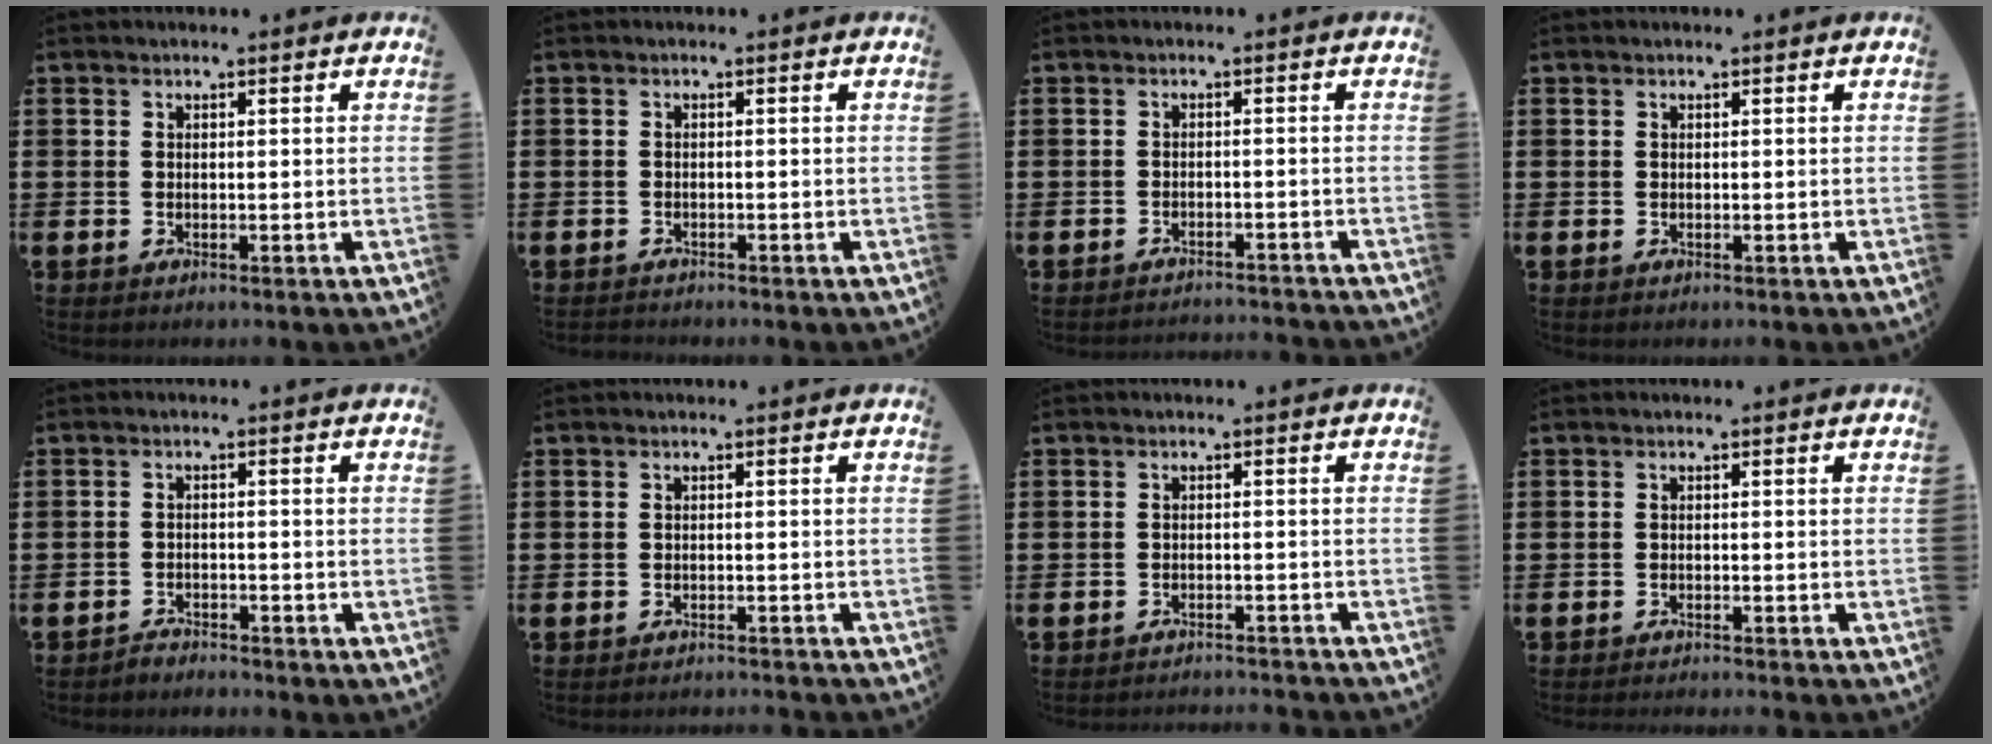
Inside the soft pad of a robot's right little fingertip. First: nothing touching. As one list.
[{"total": 0.6, "force": [-0.6, 0.1, -0.1], "torque": [0.000, -0.001, -0.014]}, {"total": 1.6, "force": [-1.6, -0.1, 0.0], "torque": [-0.003, 0.005, -0.033]}, {"total": 0.0}, {"total": 1.7, "force": [-1.7, 0.0, -0.2], "torque": [-0.002, 0.005, -0.038]}, {"total": 0.9, "force": [-0.9, -0.2, 0.0], "torque": [0.000, 0.000, -0.018]}, {"total": 1.5, "force": [-1.5, -0.2, 0.0], "torque": [-0.002, 0.004, -0.032]}, {"total": 0.9, "force": [-0.8, -0.2, 0.0], "torque": [0.001, -0.001, -0.017]}]